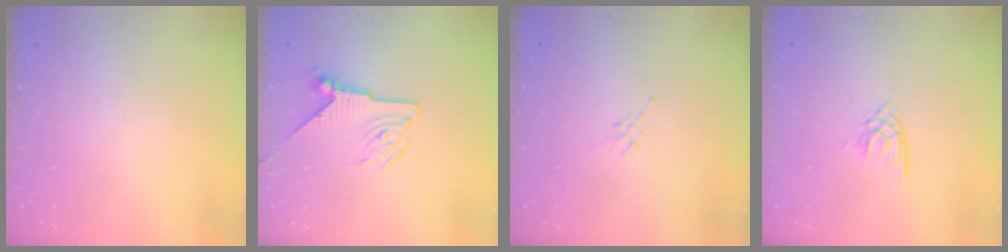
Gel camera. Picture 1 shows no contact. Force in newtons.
{"total": 8.3, "press": 8.3, "slide": 0.3}
{"total": 2.1, "press": 2.0, "slide": 0.5}
{"total": 2.5, "press": 2.4, "slide": 0.4}